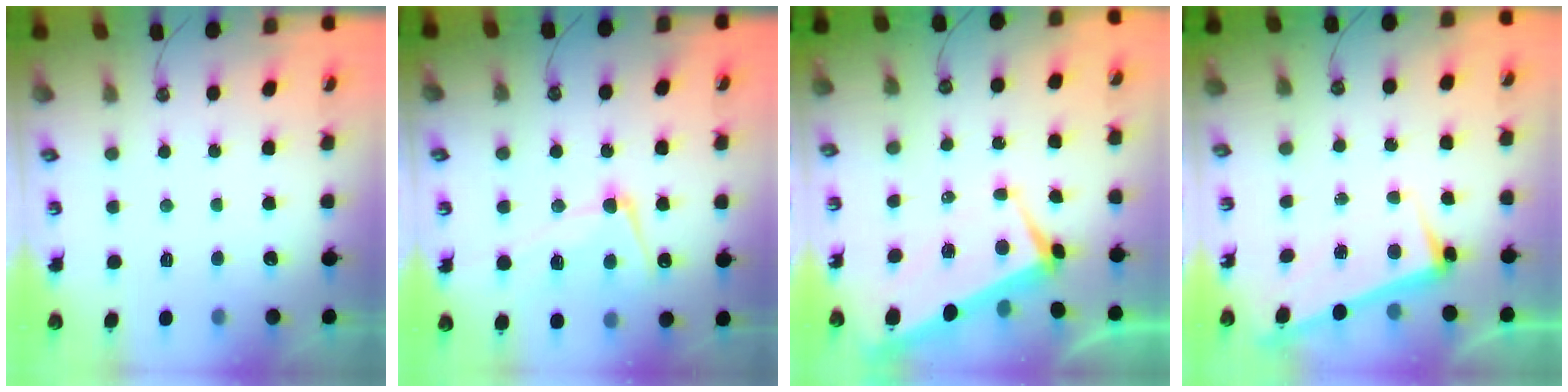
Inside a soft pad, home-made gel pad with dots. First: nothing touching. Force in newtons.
{"total": 8.5, "press": 8.5, "slide": 1.0}
{"total": 1.4, "press": 1.0, "slide": 1.0}
{"total": 2.6, "press": 2.5, "slide": 0.6}